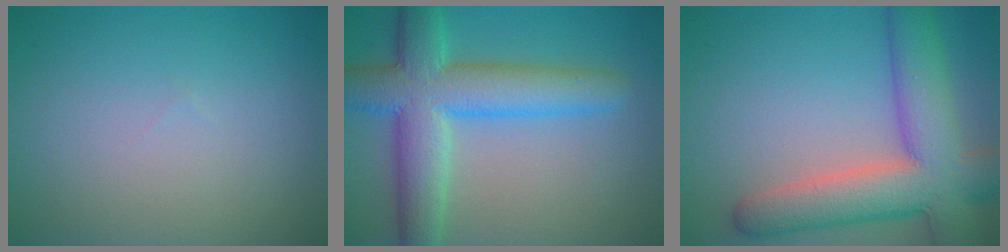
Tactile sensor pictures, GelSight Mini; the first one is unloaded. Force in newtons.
{"total": 8.6, "press": 8.6, "slide": 0.3}
{"total": 9.7, "press": 9.7, "slide": 0.6}